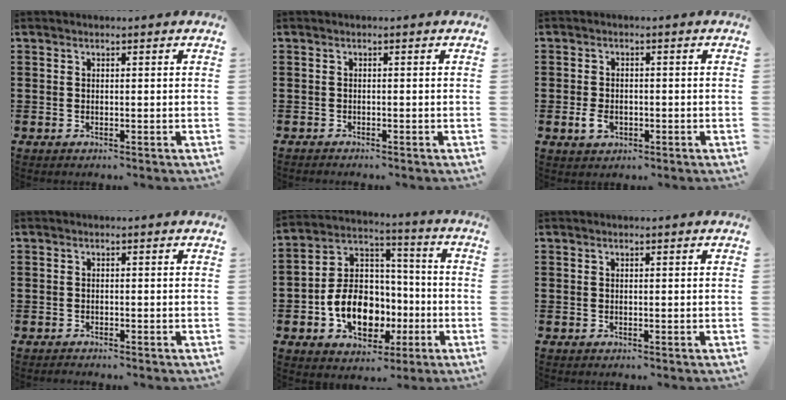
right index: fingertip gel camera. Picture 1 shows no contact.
{"total": 0.6, "force": [-0.6, 0.0, -0.1], "torque": [0.001, 0.000, -0.013]}
{"total": 2.9, "force": [-1.0, 1.8, 2.1], "torque": [-0.053, -0.007, -0.021]}
{"total": 0.8, "force": [-0.8, 0.1, -0.2], "torque": [0.003, 0.002, -0.018]}
{"total": 12.5, "force": [-3.9, 8.9, 7.8], "torque": [-0.170, 0.015, -0.065]}
{"total": 0.0}